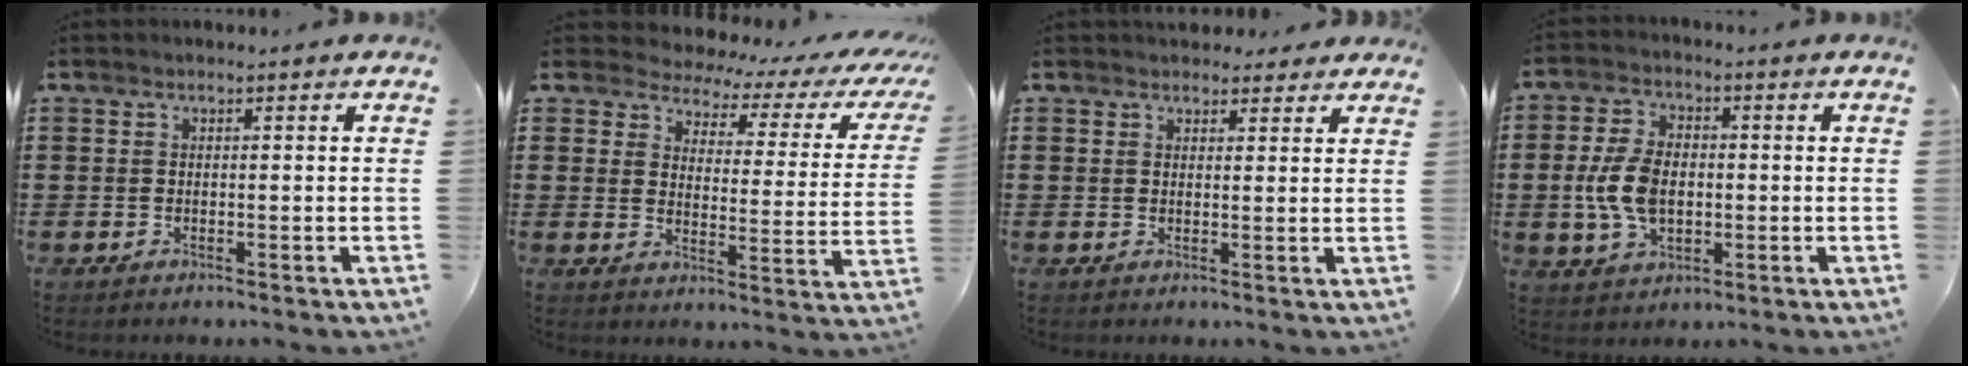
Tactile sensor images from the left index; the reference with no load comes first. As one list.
[{"total": 3.0, "force": [2.6, 1.3, 0.8], "torque": [-0.031, -0.024, 0.034]}, {"total": 2.8, "force": [2.4, 1.4, 0.1], "torque": [-0.003, -0.002, 0.045]}, {"total": 7.8, "force": [-0.5, 4.9, 6.0], "torque": [-0.147, 0.005, -0.016]}]